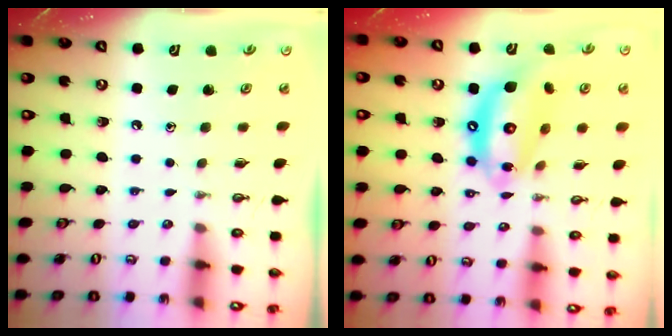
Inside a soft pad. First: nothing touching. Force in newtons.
{"total": 14.7, "press": 14.6, "slide": 1.7}